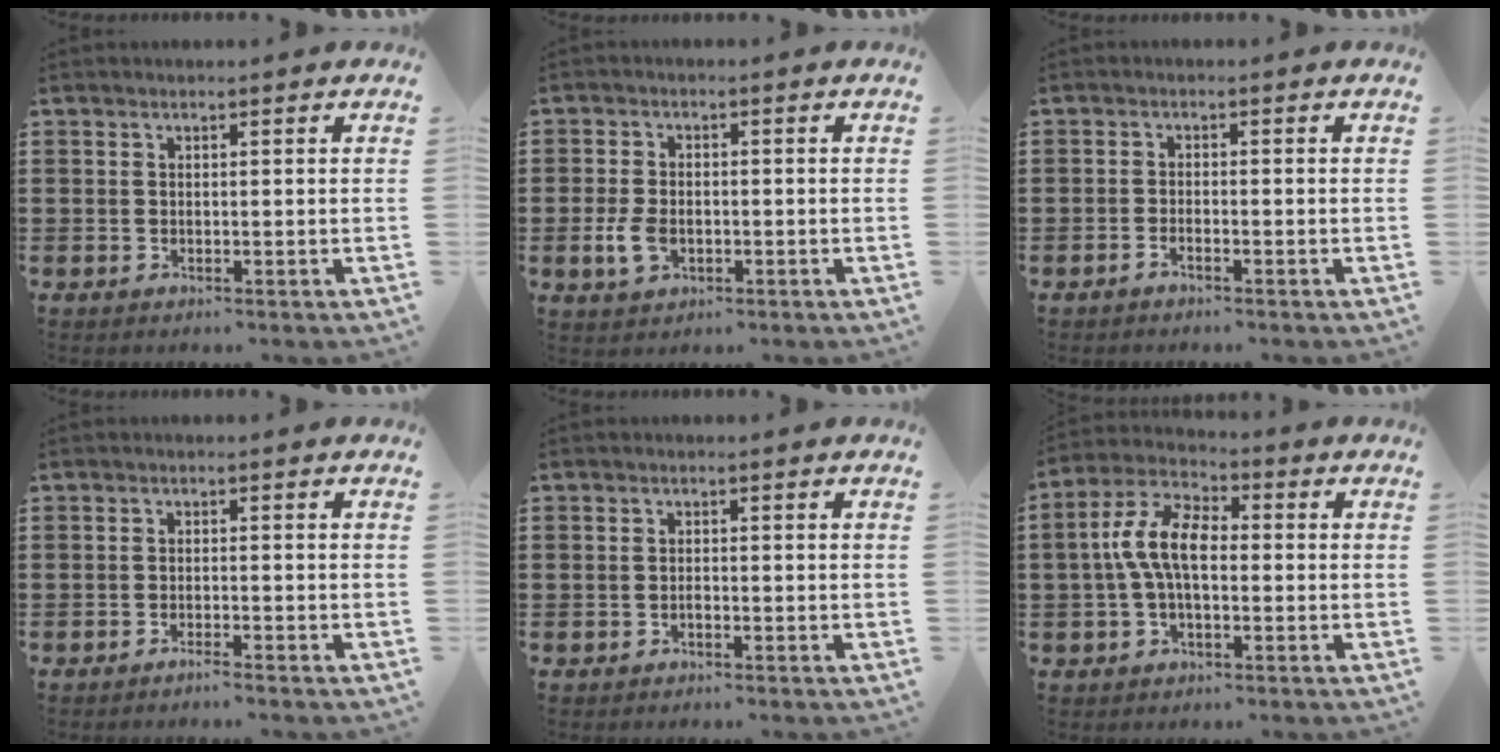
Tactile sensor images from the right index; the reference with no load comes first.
{"total": 4.0, "force": [-1.1, 2.6, 2.8], "torque": [-0.072, -0.005, -0.024]}
{"total": 1.2, "force": [-1.1, 0.0, 0.4], "torque": [-0.008, -0.001, -0.021]}
{"total": 1.3, "force": [-1.2, -0.2, 0.5], "torque": [-0.008, -0.001, -0.022]}
{"total": 0.8, "force": [-0.5, 0.6, 0.4], "torque": [-0.008, 0.000, -0.010]}
{"total": 8.4, "force": [-0.2, 4.1, 7.3], "torque": [-0.175, -0.001, -0.014]}